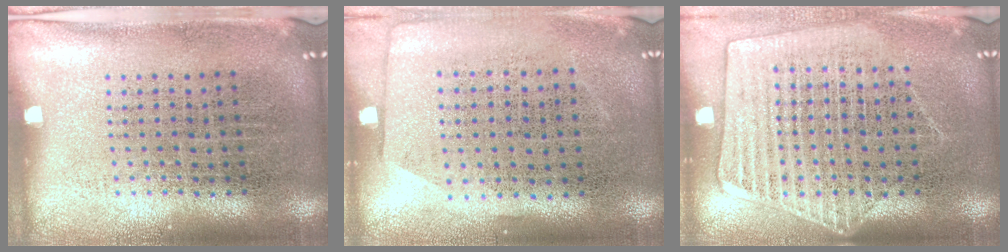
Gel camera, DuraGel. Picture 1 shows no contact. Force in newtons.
{"total": 0.5, "press": 0.0, "slide": 0.5}
{"total": 1.6, "press": 1.5, "slide": 0.5}